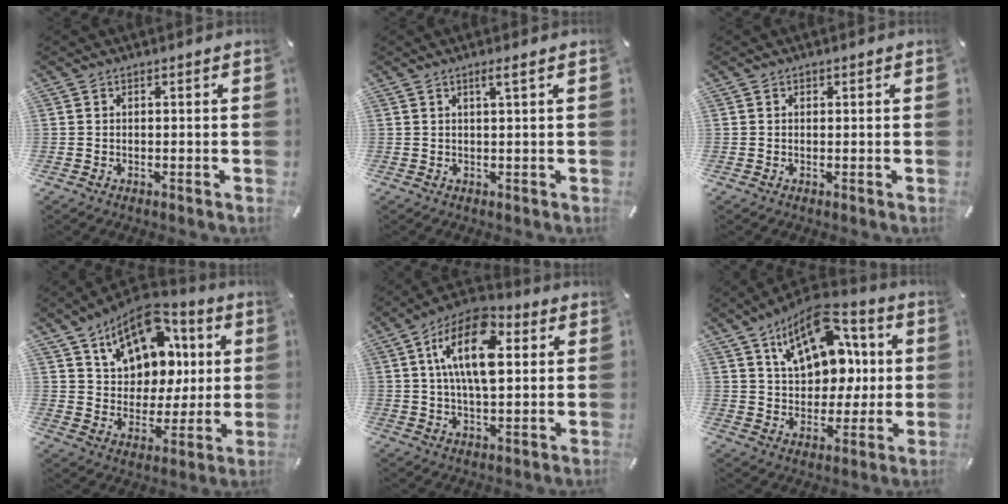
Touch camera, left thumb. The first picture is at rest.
{"total": 2.4, "force": [1.2, -0.1, 2.1], "torque": [-0.042, -0.001, 0.019]}
{"total": 0.5, "force": [0.2, 0.5, 0.2], "torque": [-0.002, 0.002, 0.004]}
{"total": 15.9, "force": [8.1, 11.3, 7.6], "torque": [-0.131, -0.035, 0.152]}
{"total": 16.1, "force": [4.4, 8.2, 13.1], "torque": [-0.243, -0.005, 0.072]}
{"total": 17.3, "force": [7.7, 11.5, 10.4], "torque": [-0.170, -0.038, 0.137]}